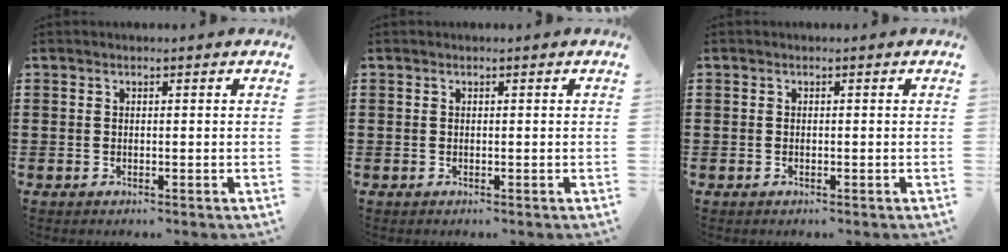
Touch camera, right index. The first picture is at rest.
{"total": 0.0}
{"total": 0.0}